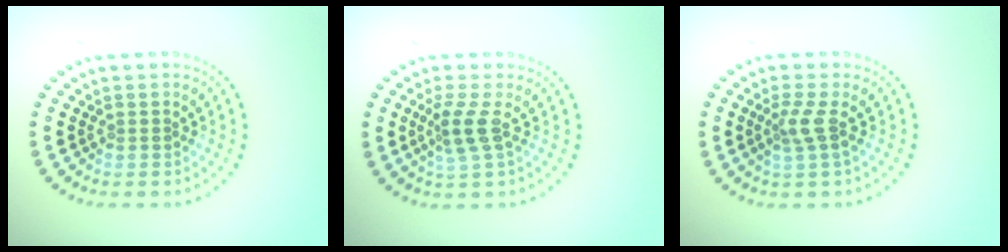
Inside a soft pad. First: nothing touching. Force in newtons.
{"total": 2.2, "press": 1.7, "slide": 1.4}
{"total": 1.9, "press": 1.4, "slide": 1.3}